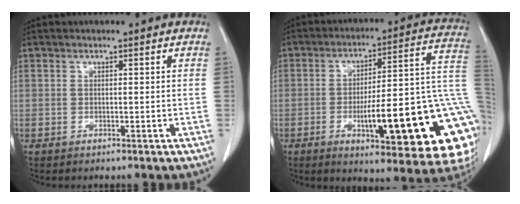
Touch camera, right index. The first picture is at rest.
{"total": 26.3, "force": [-6.7, 4.8, 25.0], "torque": [-0.235, 0.013, -0.087]}